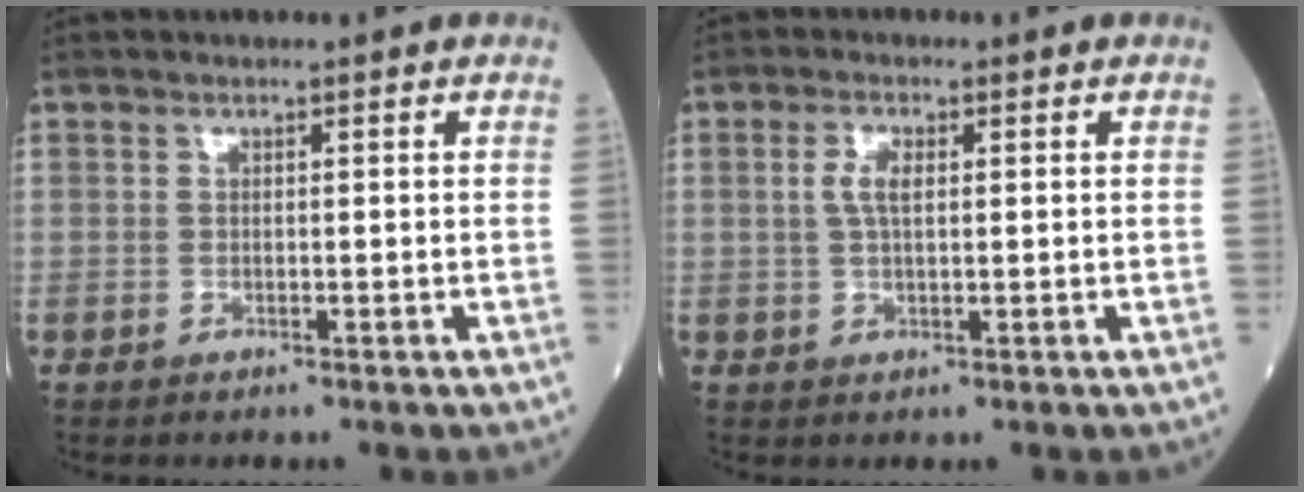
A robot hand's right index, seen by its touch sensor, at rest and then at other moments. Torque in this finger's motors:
{"motor_torque": [0.16, -0.19, 0.05, 0.04]}